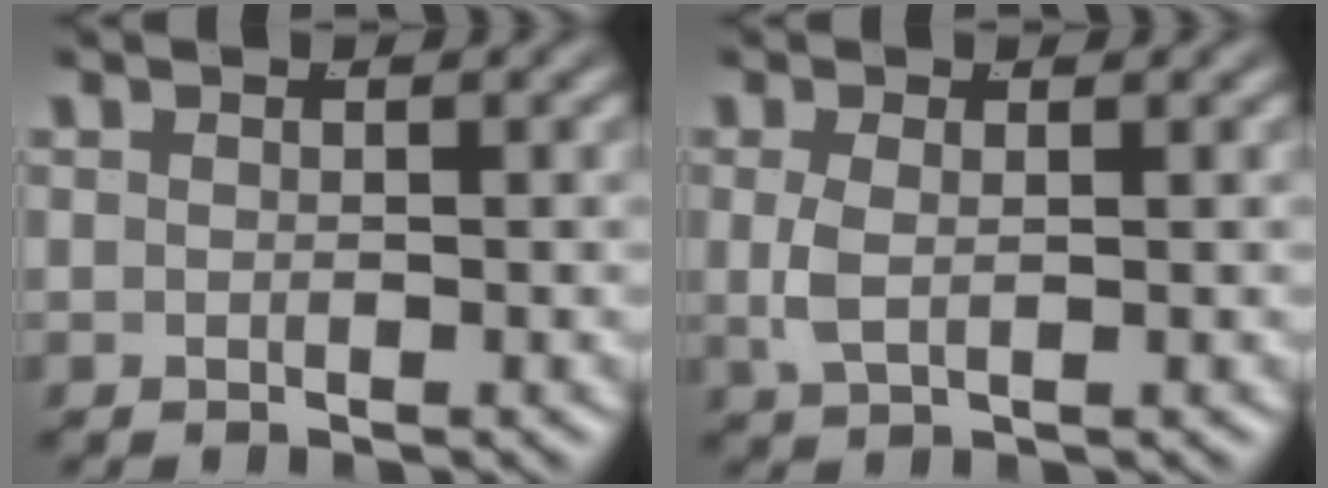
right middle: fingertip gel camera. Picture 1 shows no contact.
{"total": 1.8, "force": [0.2, 0.7, 1.6], "torque": [-0.046, -0.006, 0.010]}